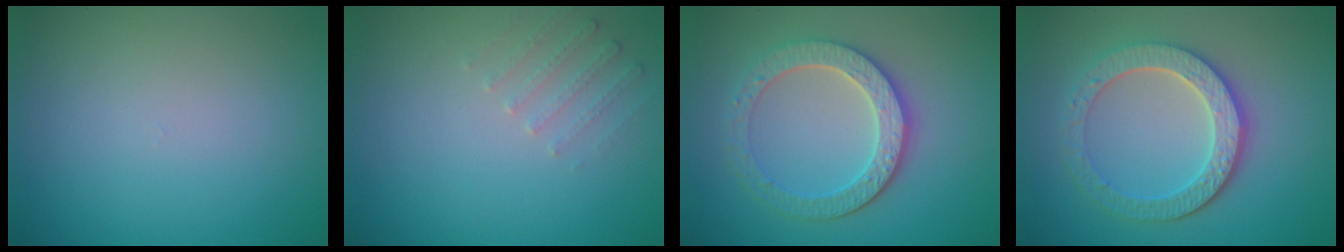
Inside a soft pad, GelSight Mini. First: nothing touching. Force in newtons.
{"total": 1.6, "press": 1.6, "slide": 0.4}
{"total": 4.6, "press": 4.0, "slide": 2.2}
{"total": 4.9, "press": 4.3, "slide": 2.4}